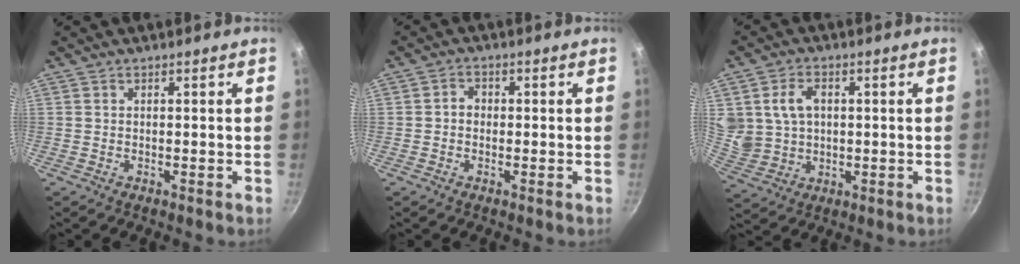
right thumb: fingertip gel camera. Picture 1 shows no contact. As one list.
[{"total": 2.3, "force": [-0.2, 2.0, 1.2], "torque": [-0.011, 0.009, -0.007]}, {"total": 10.5, "force": [2.3, 8.4, 5.9], "torque": [-0.099, -0.004, 0.056]}]